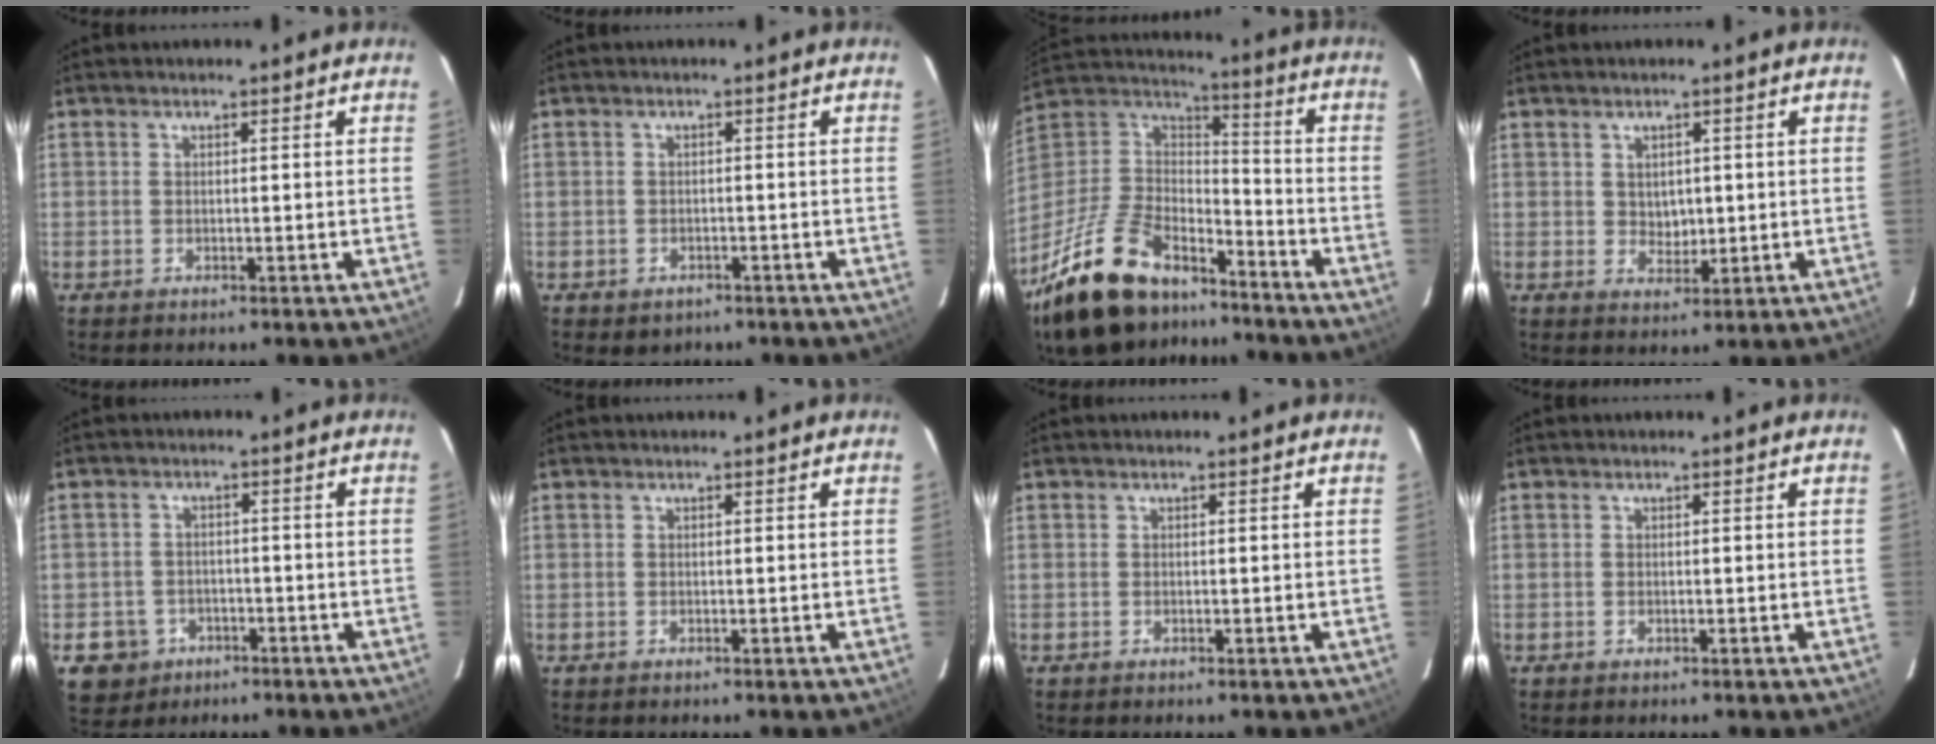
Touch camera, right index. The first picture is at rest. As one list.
[{"total": 3.0, "force": [-1.6, 2.5, 0.9], "torque": [-0.025, -0.001, -0.014]}, {"total": 26.8, "force": [-19.0, 12.9, 13.9], "torque": [-0.299, 0.003, -0.302]}, {"total": 3.5, "force": [0.5, 2.8, 2.0], "torque": [-0.029, 0.002, 0.013]}, {"total": 6.9, "force": [-3.0, 6.0, 1.3], "torque": [-0.048, 0.019, -0.037]}, {"total": 0.0}, {"total": 0.0}, {"total": 0.0}]